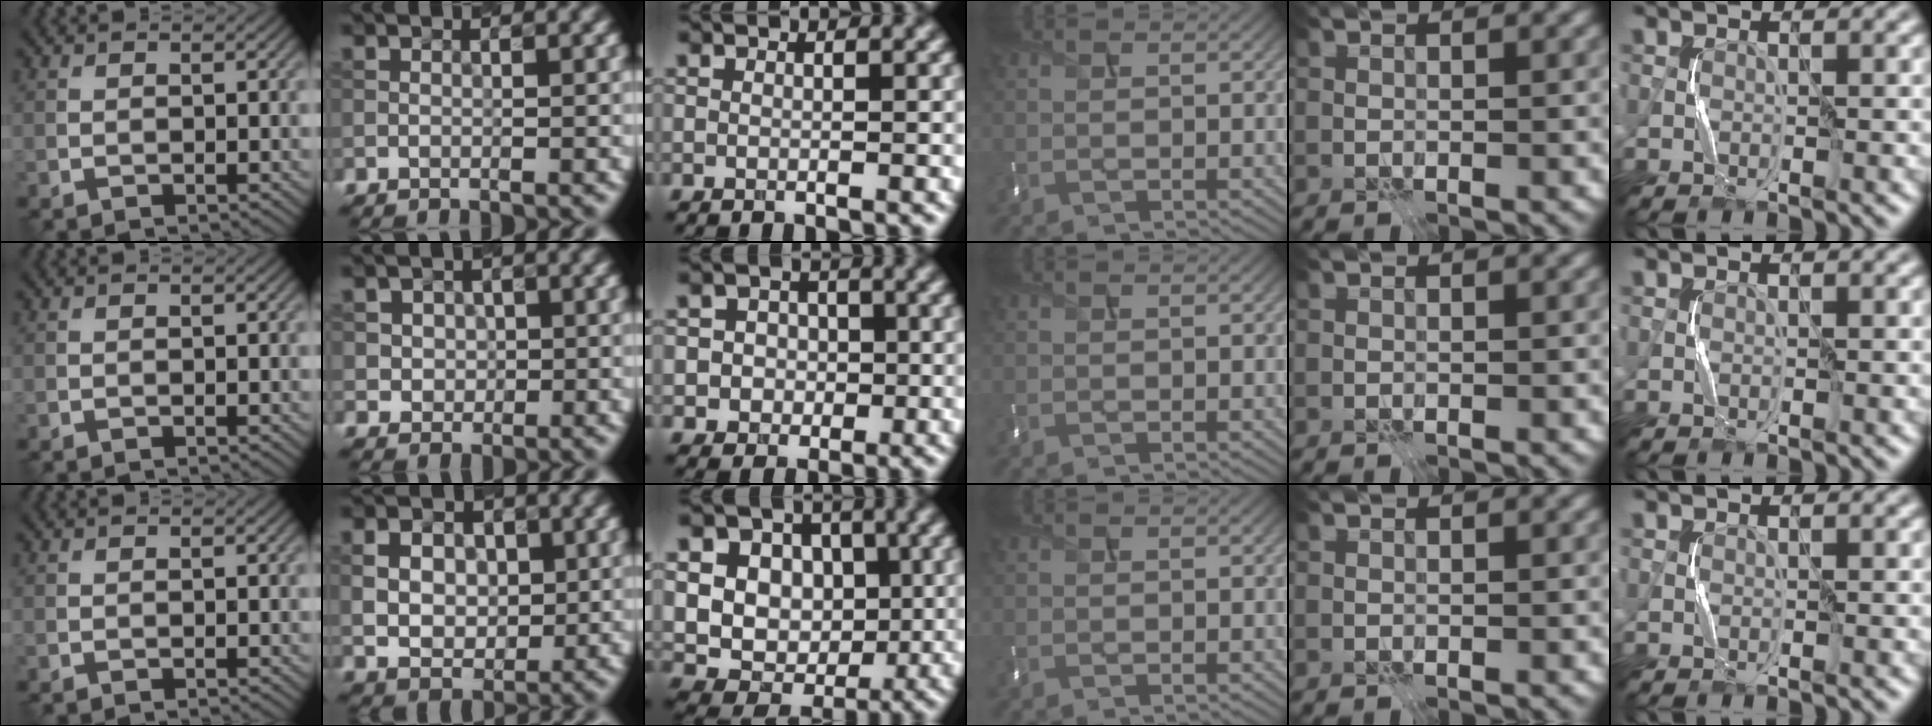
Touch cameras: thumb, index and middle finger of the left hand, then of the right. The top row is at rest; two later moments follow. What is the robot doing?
{"motion": "press", "object": "memory foam"}